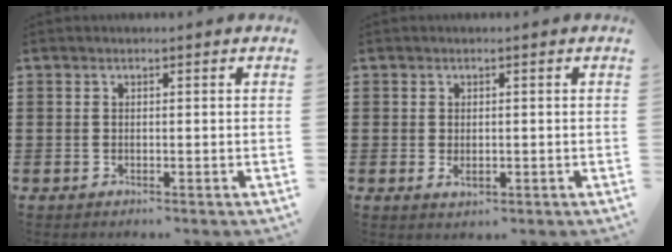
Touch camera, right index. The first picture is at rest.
{"total": 1.4, "force": [-0.1, 0.8, 1.2], "torque": [-0.023, 0.003, -0.002]}